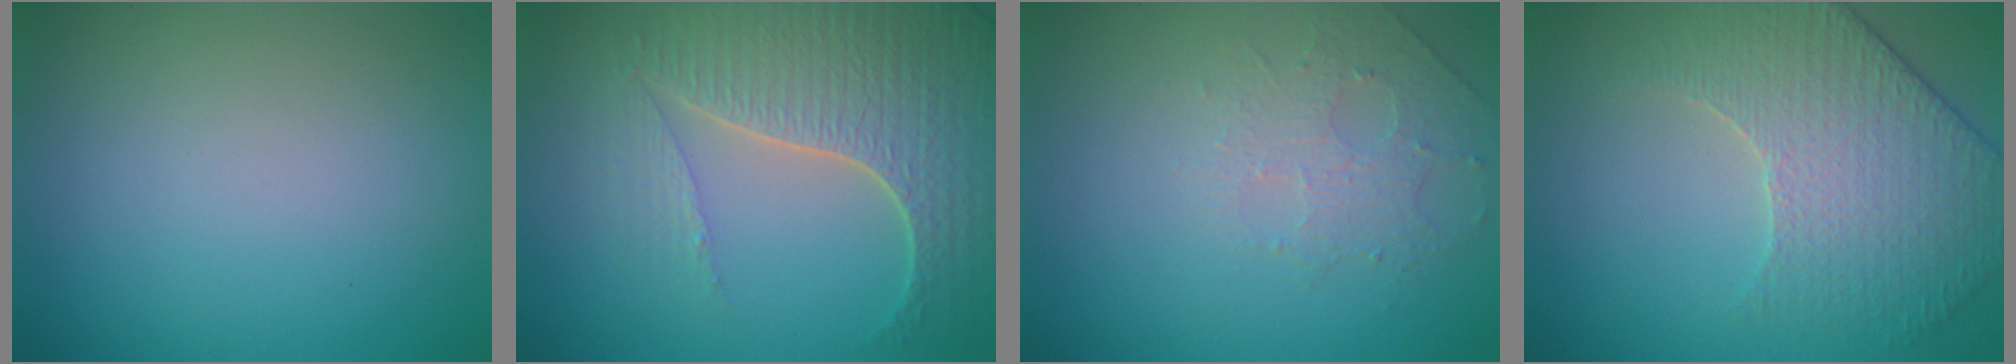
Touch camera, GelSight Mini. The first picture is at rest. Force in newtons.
{"total": 6.4, "press": 5.0, "slide": 4.0}
{"total": 1.6, "press": 1.2, "slide": 1.0}
{"total": 4.3, "press": 4.2, "slide": 0.9}